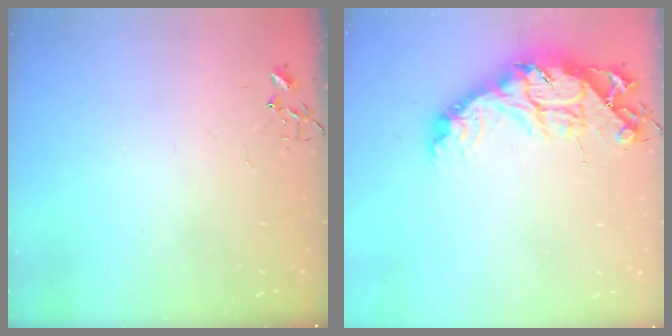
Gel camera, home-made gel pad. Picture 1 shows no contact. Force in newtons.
{"total": 18.3, "press": 18.3, "slide": 1.4}